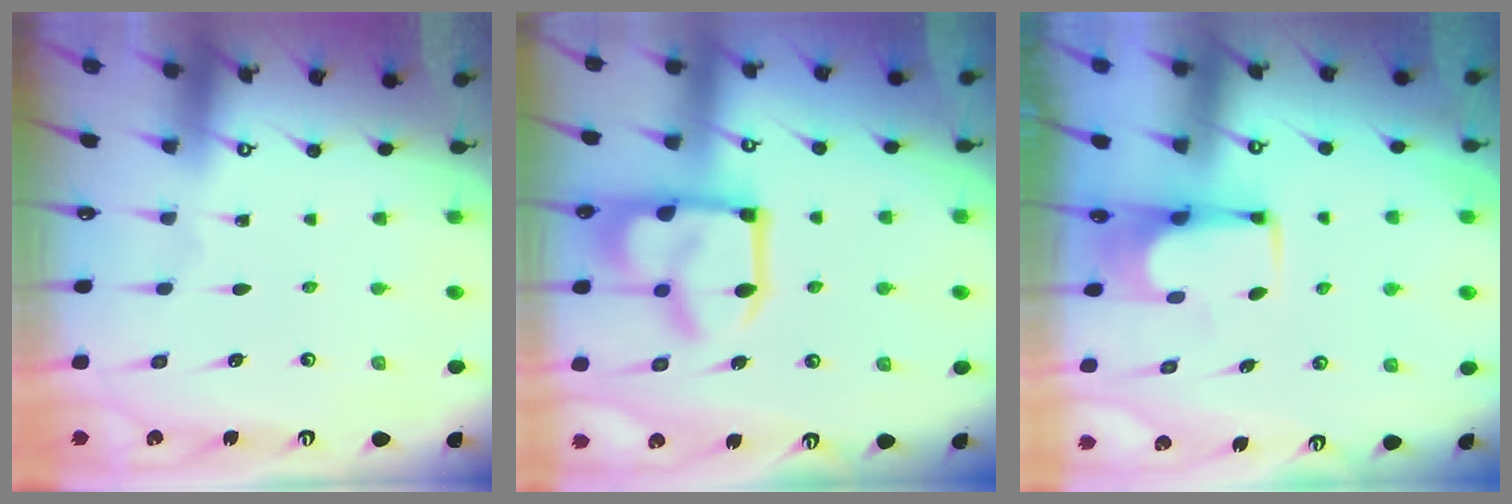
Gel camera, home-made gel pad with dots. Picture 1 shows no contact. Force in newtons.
{"total": 16.3, "press": 16.2, "slide": 1.9}
{"total": 1.7, "press": 1.6, "slide": 0.3}